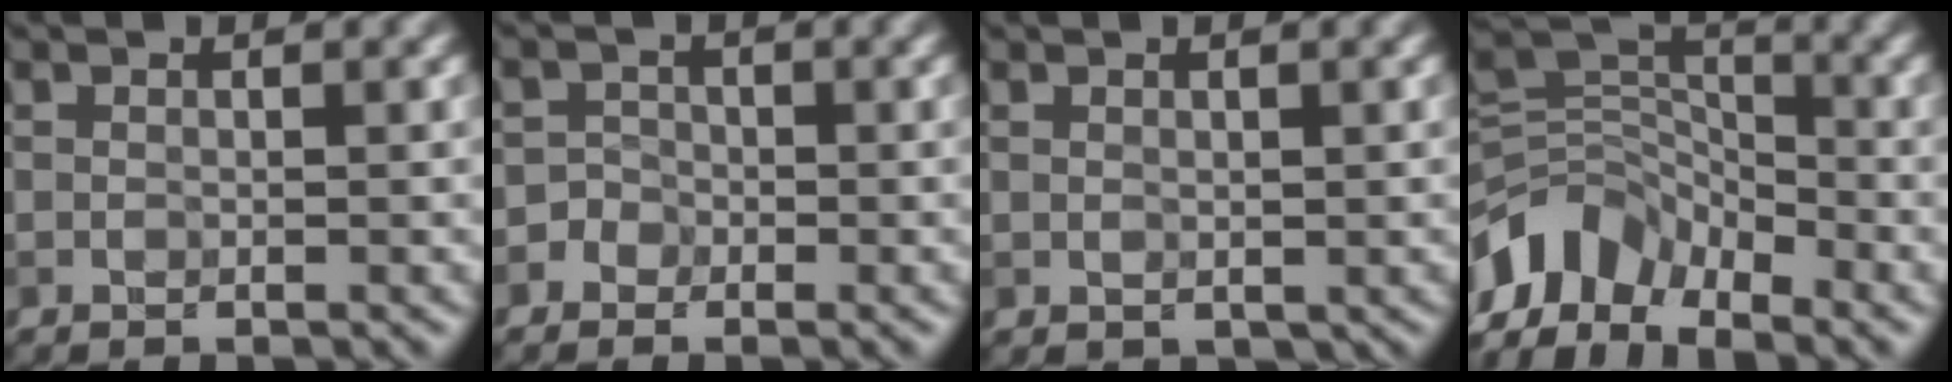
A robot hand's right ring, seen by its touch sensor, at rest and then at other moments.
{"total": 2.3, "force": [-1.6, 1.7, -0.1], "torque": [0.022, 0.008, -0.036]}
{"total": 0.8, "force": [0.3, 0.7, 0.2], "torque": [-0.003, -0.004, 0.006]}
{"total": 7.9, "force": [-4.8, 4.6, 4.2], "torque": [-0.082, 0.004, -0.104]}